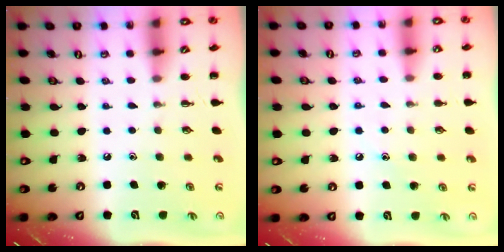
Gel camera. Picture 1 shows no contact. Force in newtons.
{"total": 7.0, "press": 6.7, "slide": 2.2}